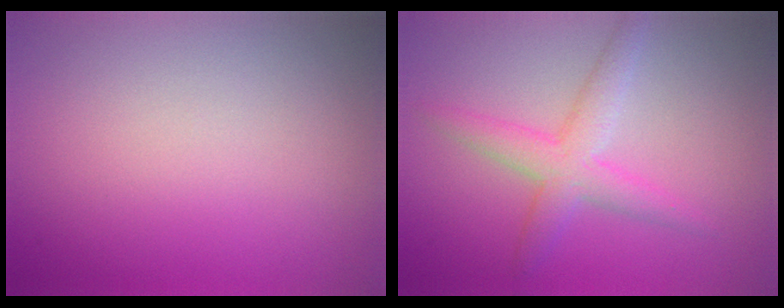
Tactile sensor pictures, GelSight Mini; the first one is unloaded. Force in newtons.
{"total": 3.4, "press": 3.4, "slide": 0.1}